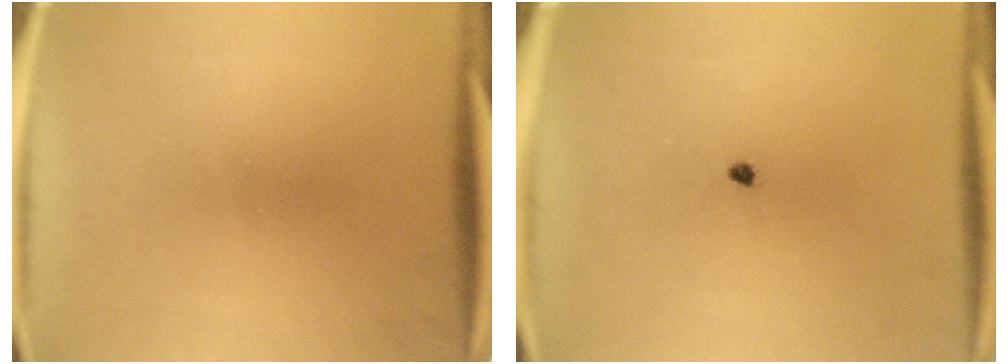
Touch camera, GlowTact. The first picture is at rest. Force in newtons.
{"total": 0.7}